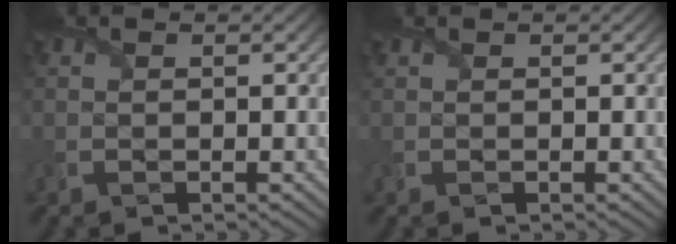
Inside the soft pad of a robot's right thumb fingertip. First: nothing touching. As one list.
[{"total": 0.0}]